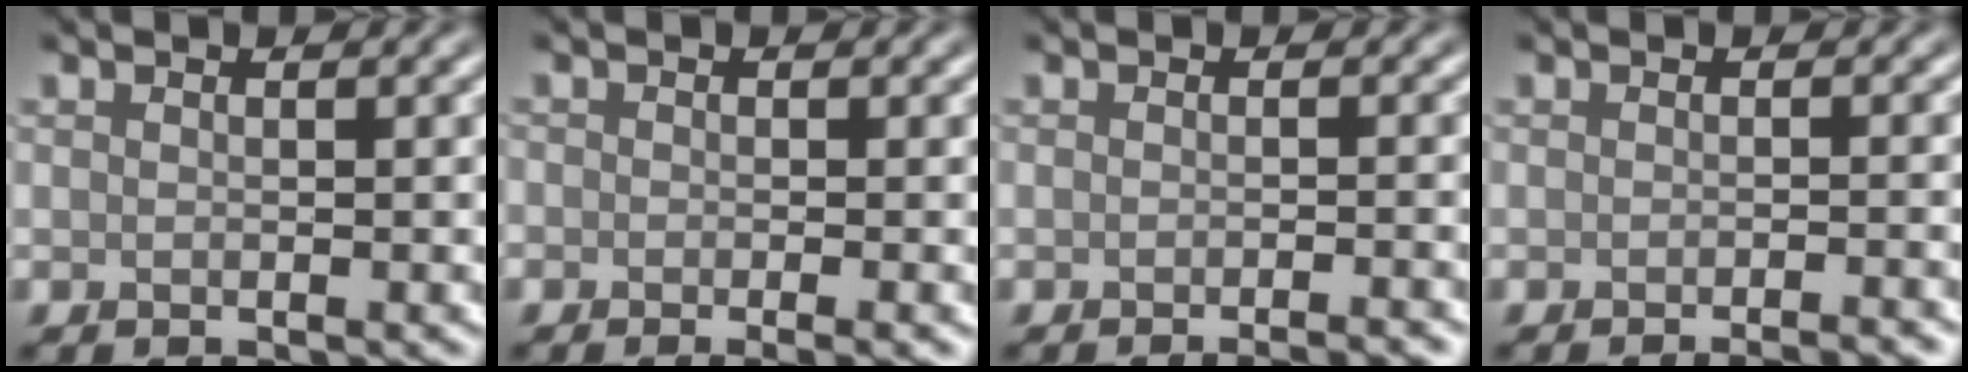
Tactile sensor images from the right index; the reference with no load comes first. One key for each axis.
{"total": 2.0, "fx": -1.1, "fy": 0.6, "fz": 1.6, "tx": -0.022, "ty": -0.008, "tz": -0.016}
{"total": 2.9, "fx": -2.1, "fy": 0.7, "fz": 2.0, "tx": -0.008, "ty": 0.006, "tz": -0.028}
{"total": 2.9, "fx": -2.1, "fy": 0.6, "fz": 1.9, "tx": -0.009, "ty": 0.006, "tz": -0.029}